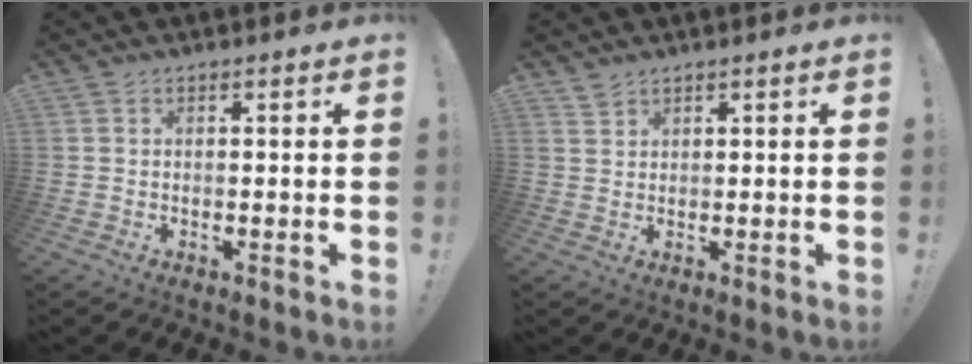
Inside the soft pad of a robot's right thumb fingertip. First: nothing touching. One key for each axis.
{"total": 1.9, "fx": 1.7, "fy": 0.6, "fz": 0.4, "tx": 0.006, "ty": -0.016, "tz": 0.031}